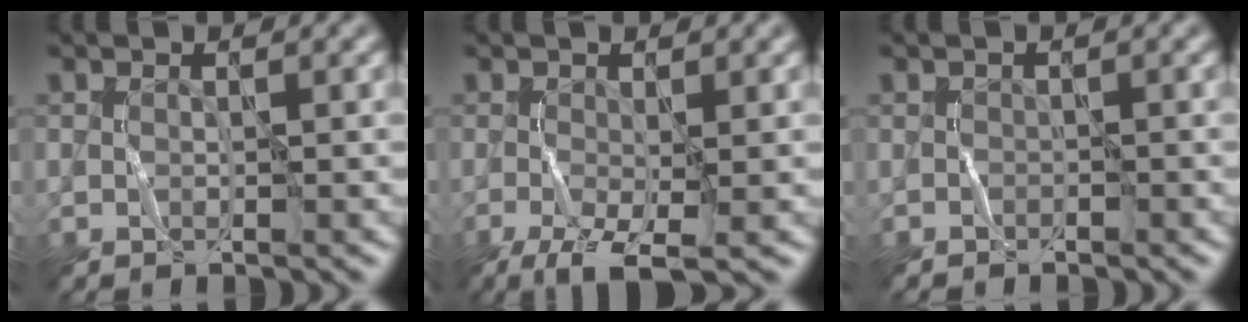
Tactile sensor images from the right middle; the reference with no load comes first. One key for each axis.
{"total": 5.2, "fx": -2.4, "fy": 1.5, "fz": 4.4, "tx": -0.097, "ty": -0.009, "tz": -0.039}
{"total": 0.6, "fx": -0.5, "fy": 0.0, "fz": -0.3, "tx": 0.004, "ty": 0.001, "tz": -0.005}